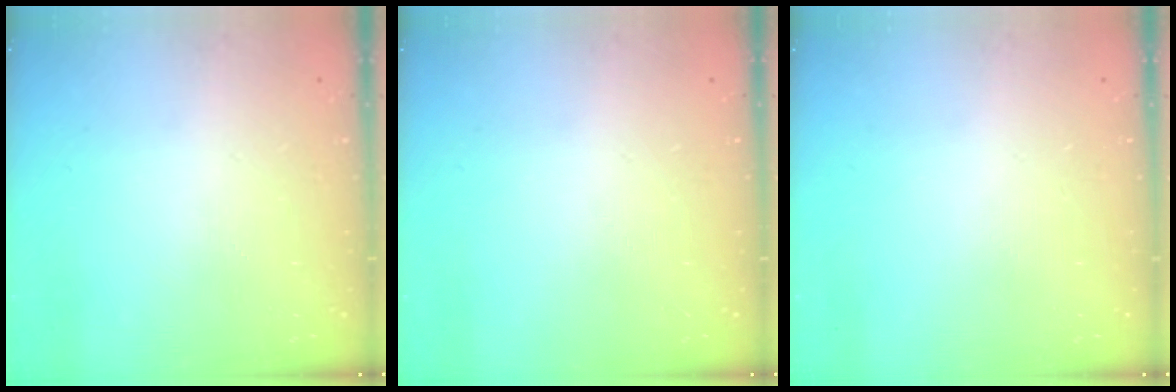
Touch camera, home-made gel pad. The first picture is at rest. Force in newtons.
{"total": 0.0}
{"total": 0.0}